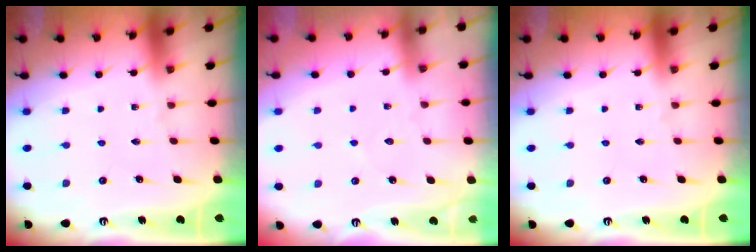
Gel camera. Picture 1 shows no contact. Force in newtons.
{"total": 2.5, "press": 2.5, "slide": 0.3}
{"total": 0.0}